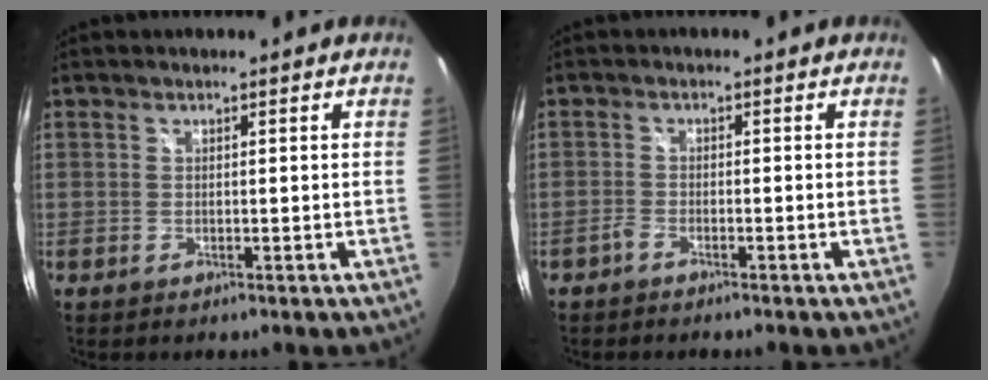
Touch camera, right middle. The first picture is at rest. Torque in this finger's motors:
{"motor_torque": [-0.18, -0.25, 0.06, 0.00]}